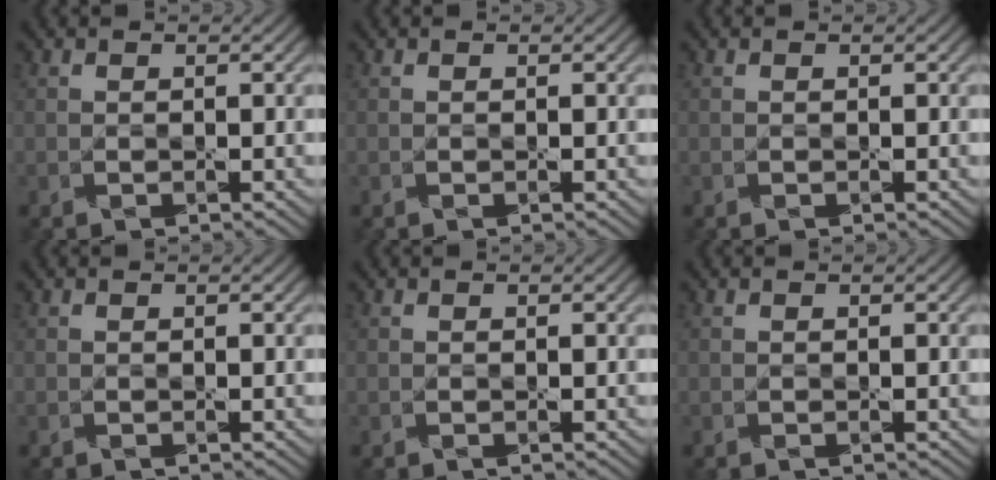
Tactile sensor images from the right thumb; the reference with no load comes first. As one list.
[{"total": 0.0}, {"total": 0.0}, {"total": 0.0}, {"total": 0.0}, {"total": 0.0}]